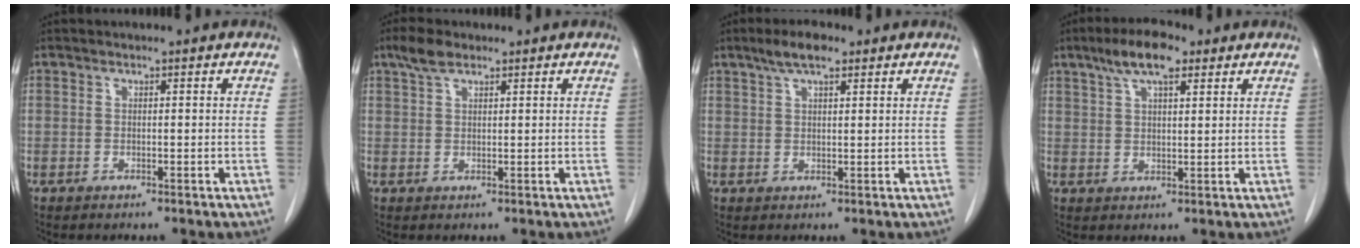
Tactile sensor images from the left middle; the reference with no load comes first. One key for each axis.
{"total": 3.2, "fx": 2.3, "fy": 1.3, "fz": 1.8, "tx": -0.041, "ty": 0.010, "tz": 0.045}
{"total": 4.7, "fx": 3.2, "fy": 1.3, "fz": 3.2, "tx": -0.065, "ty": 0.012, "tz": 0.057}
{"total": 7.3, "fx": 4.6, "fy": 2.1, "fz": 5.3, "tx": -0.102, "ty": 0.015, "tz": 0.080}